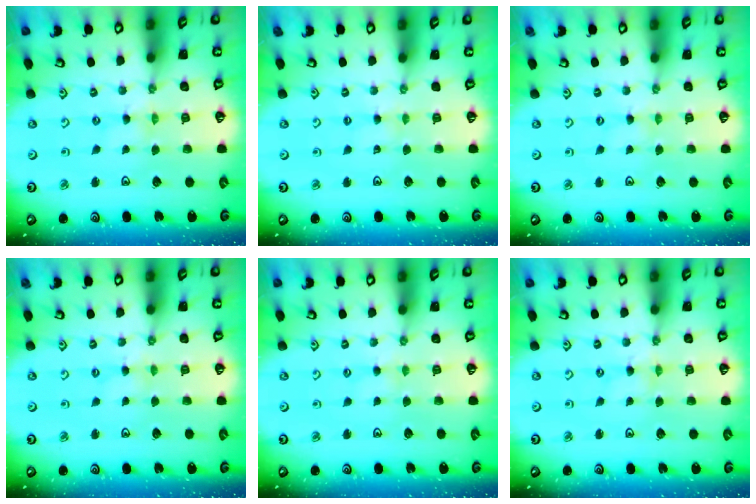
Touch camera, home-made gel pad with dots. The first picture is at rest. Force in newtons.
{"total": 1.7, "press": 1.6, "slide": 0.4}
{"total": 0.0}
{"total": 1.8, "press": 1.8, "slide": 0.3}
{"total": 2.1, "press": 2.1, "slide": 0.2}
{"total": 0.8, "press": 0.8, "slide": 0.2}